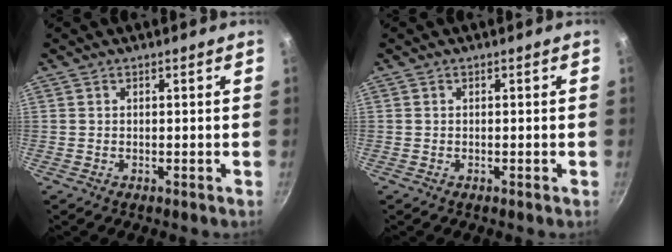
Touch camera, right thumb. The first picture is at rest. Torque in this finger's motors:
{"motor_torque": [0.01, 0.05, 0.27, -0.03, 0.01]}